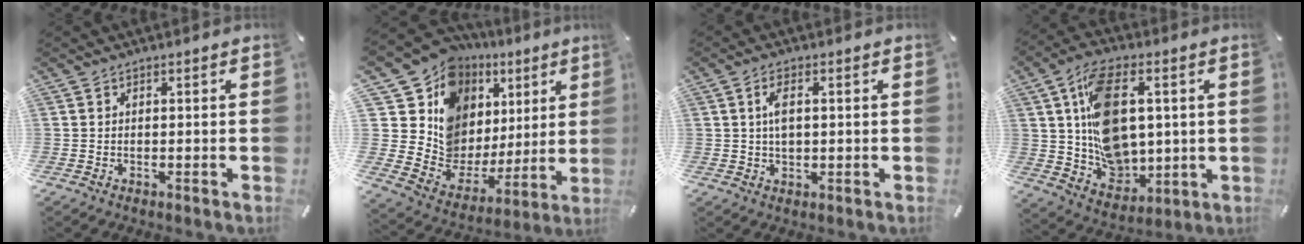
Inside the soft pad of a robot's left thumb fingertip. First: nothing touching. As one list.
[{"total": 13.4, "force": [6.8, 10.9, 3.8], "torque": [-0.075, -0.082, 0.144]}, {"total": 4.0, "force": [0.7, 2.0, 3.4], "torque": [-0.064, 0.005, 0.008]}, {"total": 16.0, "force": [3.5, 11.3, 10.7], "torque": [-0.182, -0.009, 0.069]}]